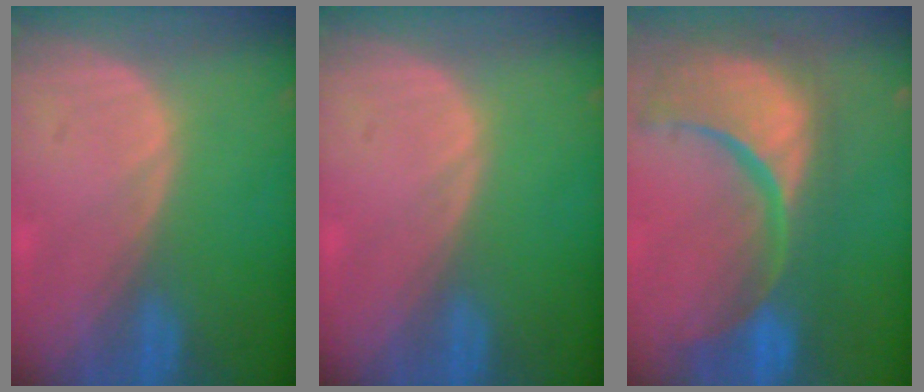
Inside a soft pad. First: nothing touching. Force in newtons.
{"total": 0.0}
{"total": 15.4, "press": 12.1, "slide": 9.6}